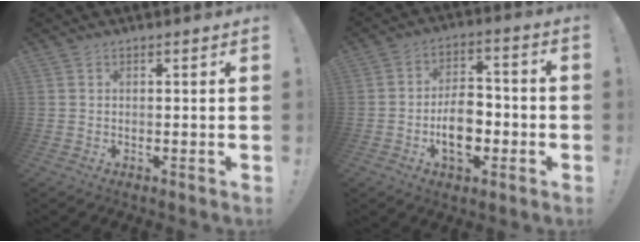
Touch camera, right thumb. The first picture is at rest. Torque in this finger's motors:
{"motor_torque": [1.81, 1.46, 0.94, -1.03, 0.11]}